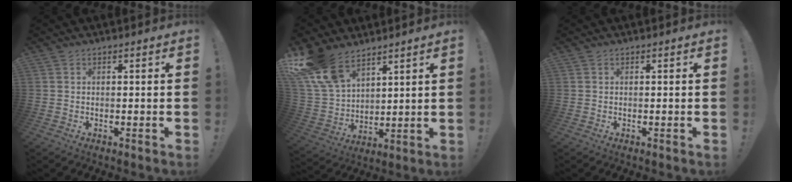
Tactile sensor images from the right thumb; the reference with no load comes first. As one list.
[{"total": 15.1, "force": [10.7, 8.1, 6.8], "torque": [-0.150, -0.063, 0.207]}, {"total": 0.0}]